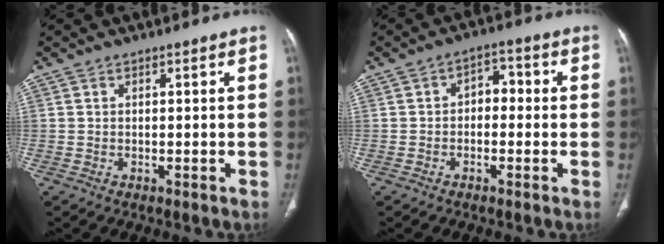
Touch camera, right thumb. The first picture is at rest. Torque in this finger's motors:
{"motor_torque": [0.22, -0.35, 0.40, 0.13, 0.03]}